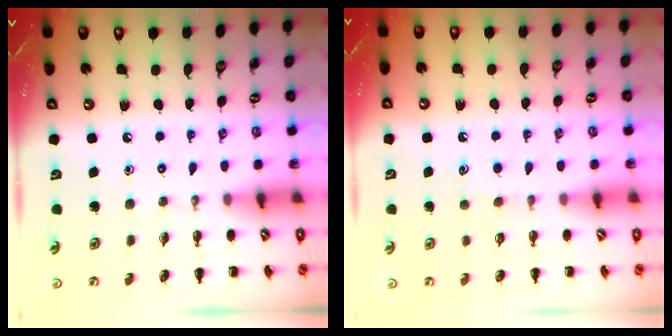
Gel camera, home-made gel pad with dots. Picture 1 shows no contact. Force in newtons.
{"total": 4.4, "press": 4.2, "slide": 1.2}